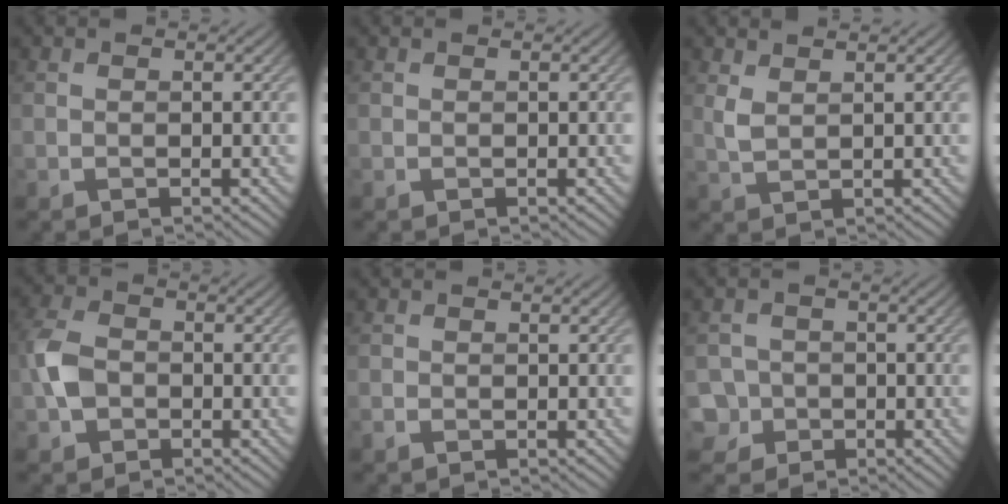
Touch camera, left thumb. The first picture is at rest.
{"total": 0.0}
{"total": 2.0, "force": [1.4, 0.5, 1.3], "torque": [-0.040, 0.000, 0.030]}
{"total": 4.5, "force": [-1.2, 3.4, 2.6], "torque": [-0.071, 0.000, -0.033]}
{"total": 0.7, "force": [-0.5, 0.5, 0.2], "torque": [-0.008, -0.003, -0.012]}
{"total": 4.3, "force": [-1.7, 3.9, 0.8], "torque": [-0.018, -0.001, -0.047]}